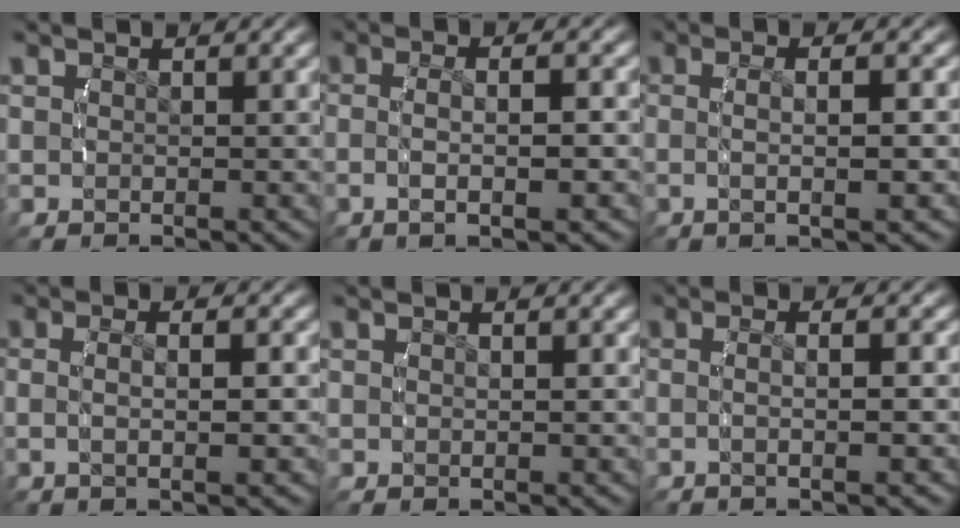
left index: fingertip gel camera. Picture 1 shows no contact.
{"total": 3.6, "force": [-0.8, 0.6, 3.4], "torque": [-0.070, 0.000, -0.011]}
{"total": 3.6, "force": [-0.4, 0.2, 3.5], "torque": [-0.068, 0.000, -0.005]}
{"total": 3.0, "force": [-0.2, 0.3, 2.9], "torque": [-0.057, 0.000, -0.003]}
{"total": 0.0}
{"total": 2.7, "force": [-0.6, -0.3, 2.6], "torque": [-0.053, -0.001, -0.009]}